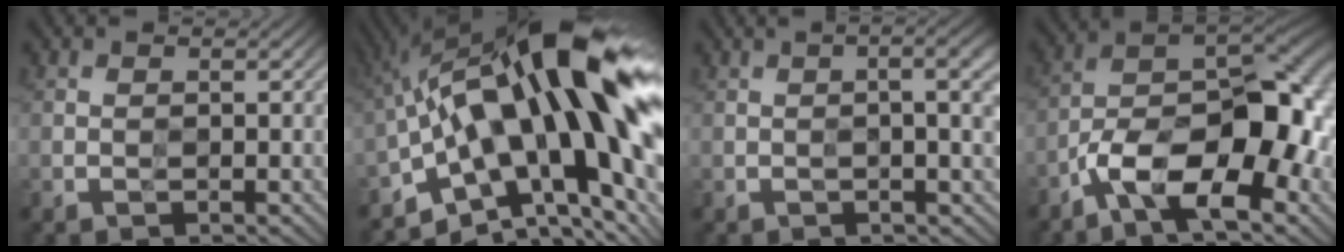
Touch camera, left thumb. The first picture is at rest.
{"total": 21.3, "force": [0.0, 9.0, 19.2], "torque": [-0.311, 0.008, -0.010]}
{"total": 5.3, "force": [0.5, 1.2, 5.2], "torque": [-0.079, 0.010, 0.008]}
{"total": 15.5, "force": [-6.5, 6.5, 12.5], "torque": [-0.190, -0.005, -0.126]}